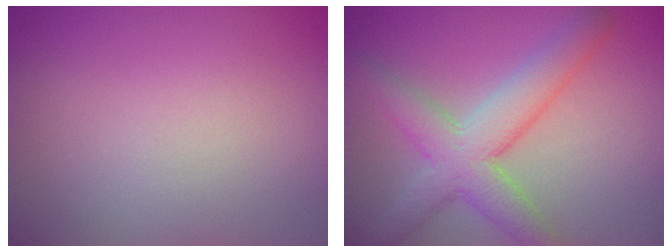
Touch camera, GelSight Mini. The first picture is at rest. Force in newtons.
{"total": 5.5, "press": 5.5, "slide": 0.1}